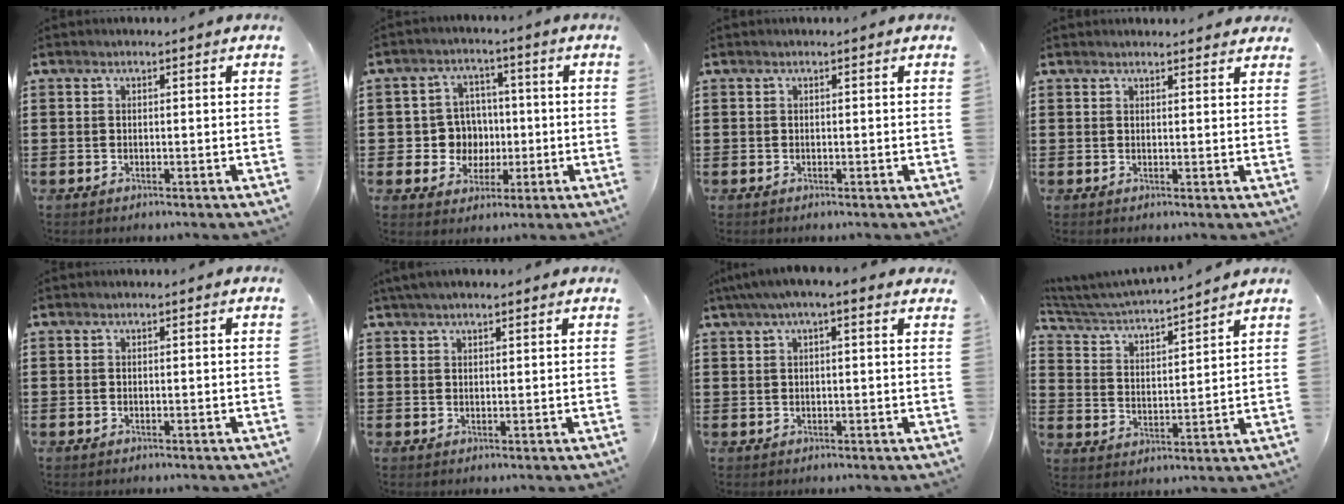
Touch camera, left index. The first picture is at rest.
{"total": 6.3, "force": [0.1, 6.1, 1.6], "torque": [-0.048, 0.013, 0.004]}
{"total": 0.0}
{"total": 1.6, "force": [1.6, 0.2, 0.2], "torque": [-0.007, 0.002, 0.031]}
{"total": 0.0}
{"total": 2.2, "force": [1.8, 0.6, 1.1], "torque": [-0.024, 0.005, 0.033]}
{"total": 3.0, "force": [1.6, 0.5, 2.4], "torque": [-0.050, 0.007, 0.028]}
{"total": 3.7, "force": [3.6, -0.1, 0.8], "torque": [-0.038, -0.033, 0.052]}